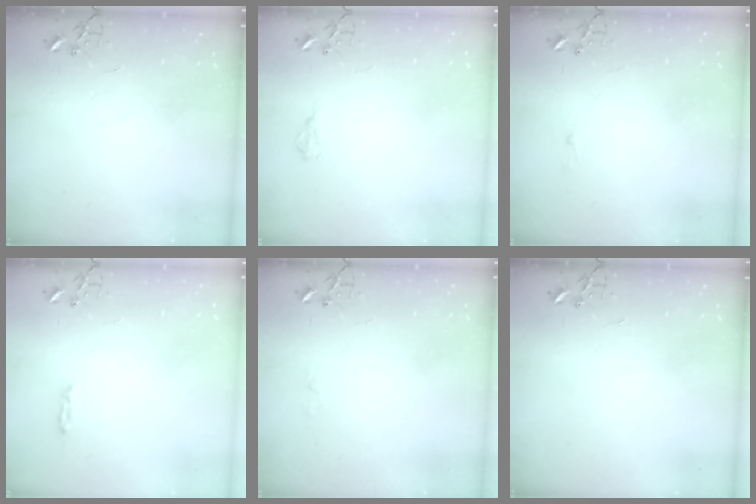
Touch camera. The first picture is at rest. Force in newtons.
{"total": 6.6, "press": 6.5, "slide": 0.9}
{"total": 1.8, "press": 1.8, "slide": 0.2}
{"total": 3.7, "press": 3.6, "slide": 0.4}
{"total": 3.6, "press": 3.6, "slide": 0.4}
{"total": 0.0}